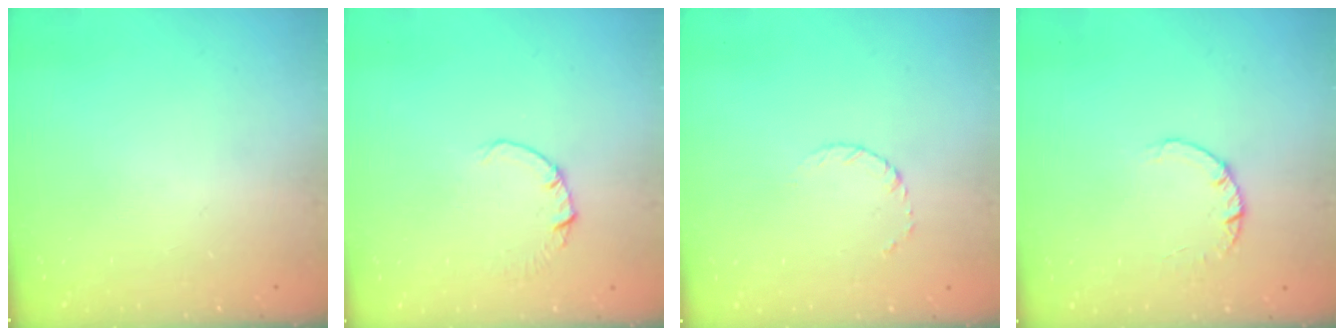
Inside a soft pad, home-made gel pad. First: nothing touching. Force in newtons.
{"total": 0.5, "press": 0.5, "slide": 0.1}
{"total": 3.1, "press": 3.1, "slide": 0.3}
{"total": 1.8, "press": 1.8, "slide": 0.1}